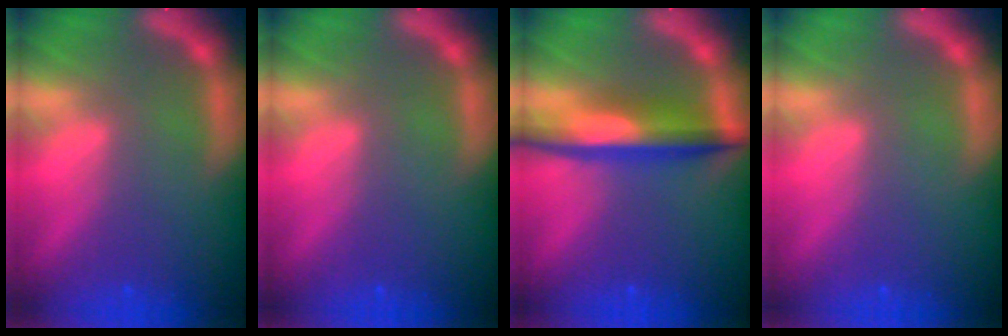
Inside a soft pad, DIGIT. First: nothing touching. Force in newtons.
{"total": 0.0}
{"total": 5.5}
{"total": 0.0}